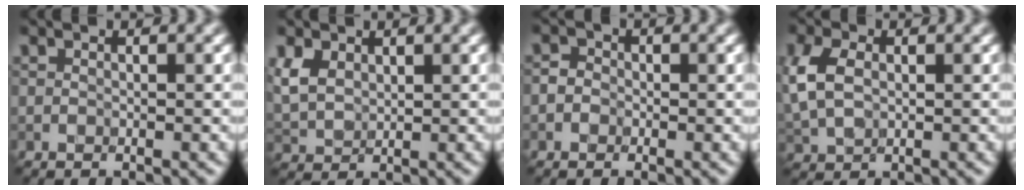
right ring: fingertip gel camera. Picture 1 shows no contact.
{"total": 3.4, "force": [1.4, 2.5, 1.9], "torque": [-0.052, 0.003, 0.030]}
{"total": 1.0, "force": [-0.4, 0.8, 0.2], "torque": [0.000, 0.003, -0.015]}
{"total": 4.1, "force": [0.6, 3.0, 2.7], "torque": [-0.070, 0.007, 0.010]}